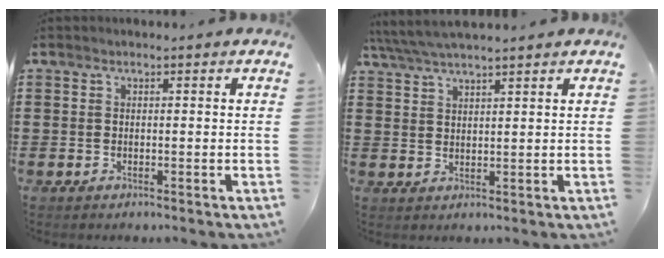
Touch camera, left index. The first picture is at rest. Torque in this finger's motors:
{"motor_torque": [0.14, 0.12, 0.52, 0.16]}